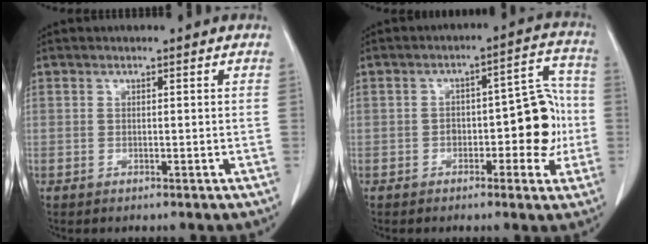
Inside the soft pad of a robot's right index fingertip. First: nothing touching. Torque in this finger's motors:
{"motor_torque": [0.22, -0.05, 0.16, 0.03]}